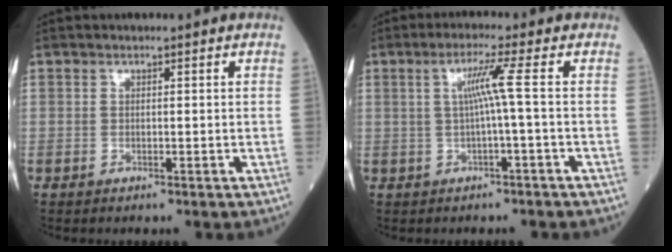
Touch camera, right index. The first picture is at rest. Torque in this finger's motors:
{"motor_torque": [0.35, -0.16, 0.35, 0.10]}